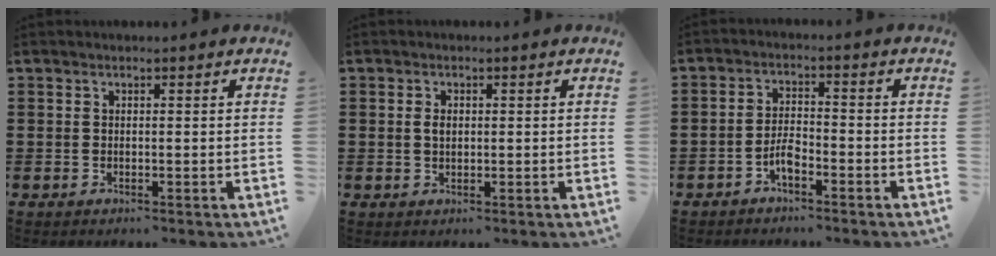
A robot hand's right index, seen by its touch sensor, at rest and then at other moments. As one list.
[{"total": 1.7, "force": [0.2, 1.0, 1.3], "torque": [-0.029, 0.006, 0.003]}, {"total": 3.4, "force": [-2.1, 1.1, 2.4], "torque": [-0.060, 0.000, -0.045]}]